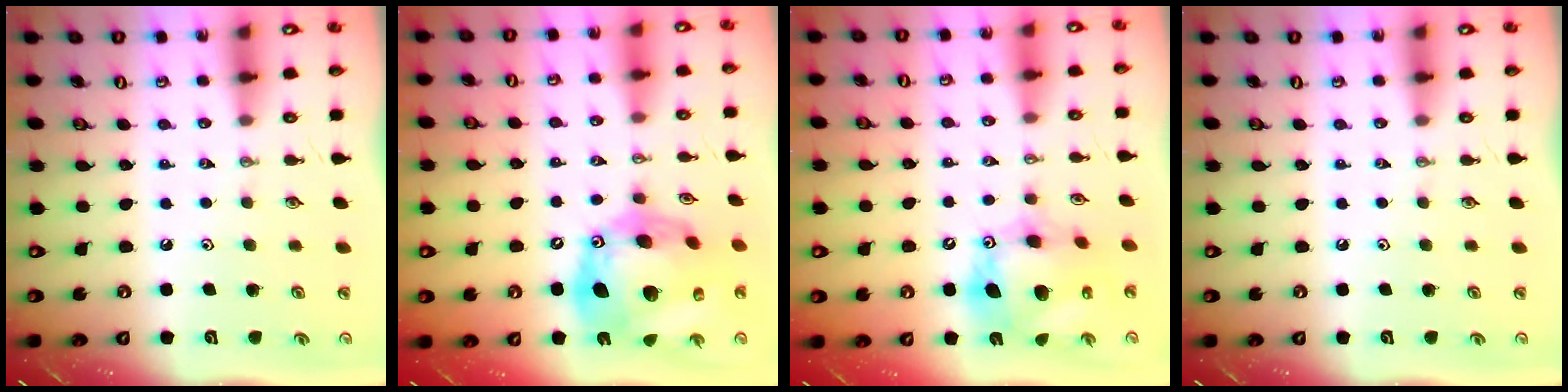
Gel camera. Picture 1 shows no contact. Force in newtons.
{"total": 24.3, "press": 24.1, "slide": 2.8}
{"total": 15.6, "press": 15.5, "slide": 1.4}
{"total": 0.0}